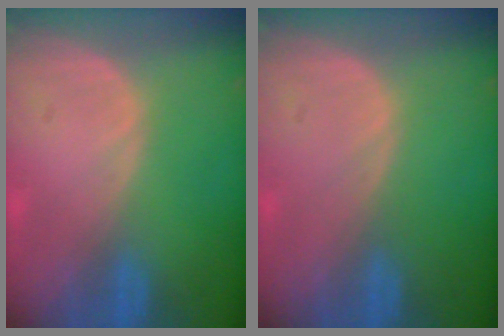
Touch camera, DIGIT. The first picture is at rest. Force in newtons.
{"total": 0.0}